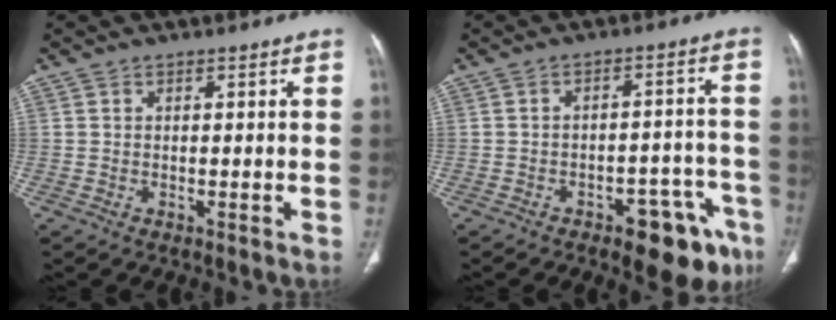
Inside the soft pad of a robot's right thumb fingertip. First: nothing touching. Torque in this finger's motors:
{"motor_torque": [1.16, 1.24, -0.15, 0.04, 0.18]}